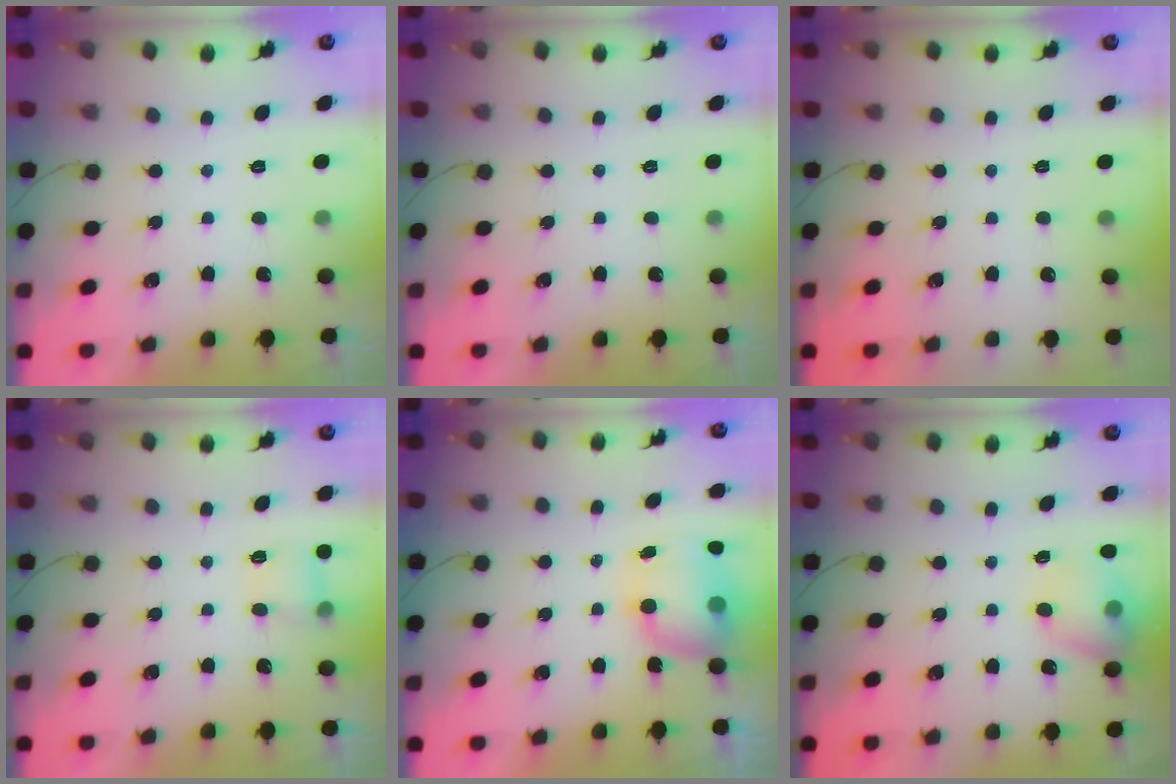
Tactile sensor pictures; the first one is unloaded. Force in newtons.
{"total": 0.0}
{"total": 0.0}
{"total": 4.5, "press": 4.4, "slide": 1.2}
{"total": 8.1, "press": 7.9, "slide": 1.9}
{"total": 12.8, "press": 12.7, "slide": 1.5}